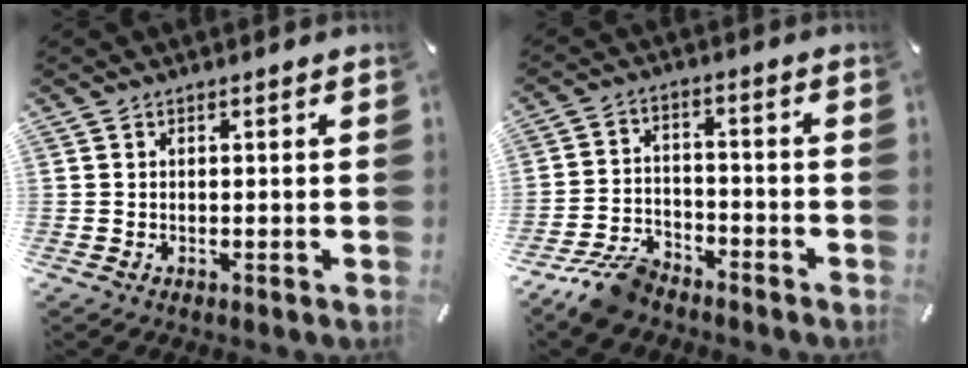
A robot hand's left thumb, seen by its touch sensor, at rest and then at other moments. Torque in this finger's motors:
{"motor_torque": [-0.51, 1.31, 0.22, 0.21, 0.00]}